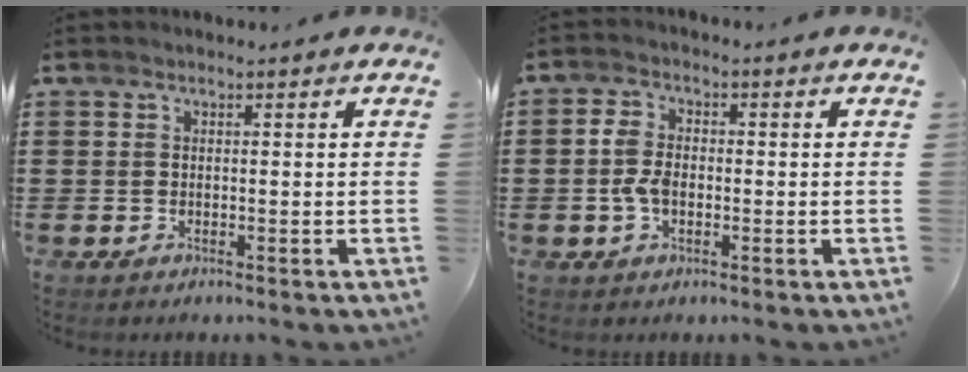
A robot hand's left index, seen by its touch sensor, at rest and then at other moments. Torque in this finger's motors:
{"motor_torque": [1.09, 1.05, 0.20, 0.05]}